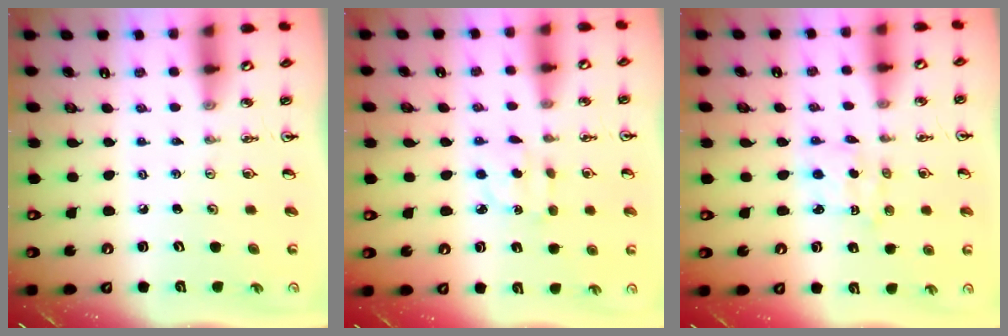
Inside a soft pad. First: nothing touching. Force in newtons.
{"total": 3.9, "press": 3.9, "slide": 0.4}
{"total": 2.1, "press": 2.0, "slide": 0.6}